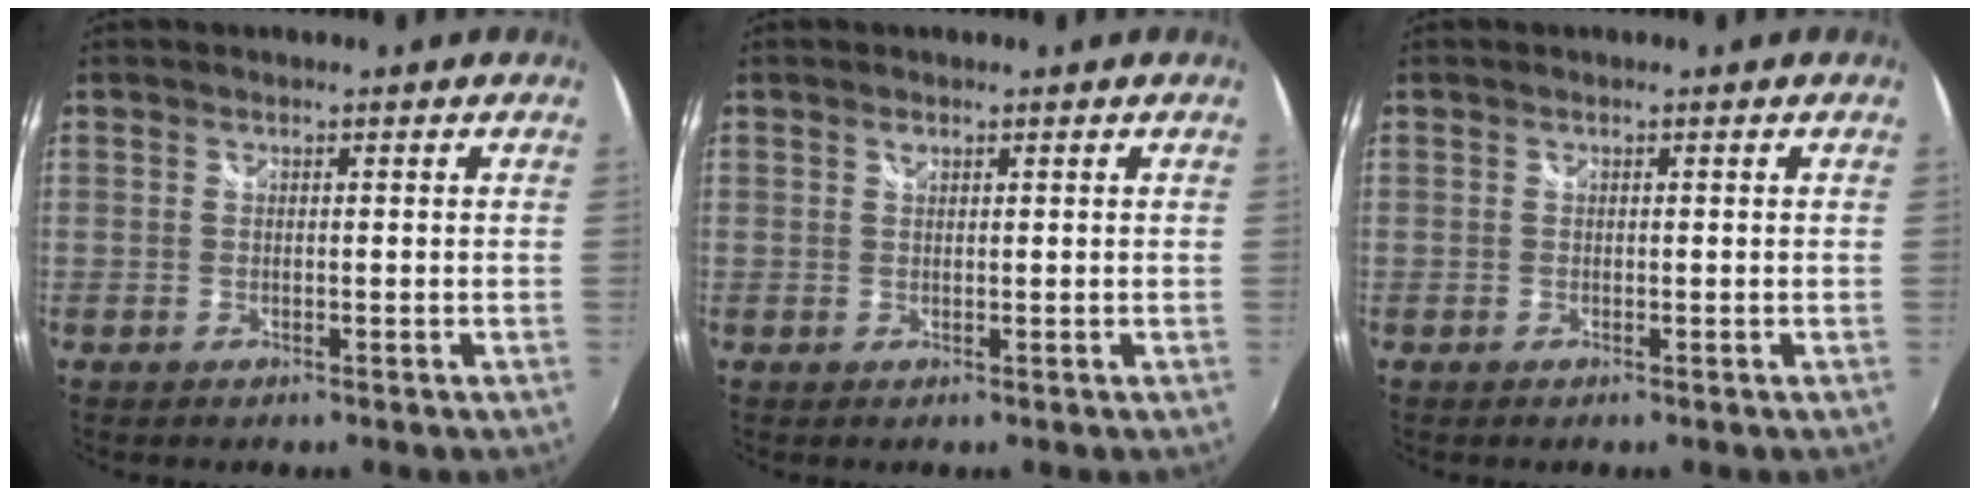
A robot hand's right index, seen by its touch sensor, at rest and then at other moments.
{"total": 0.7, "force": [0.5, 0.3, 0.4], "torque": [-0.006, 0.002, 0.008]}
{"total": 0.0}